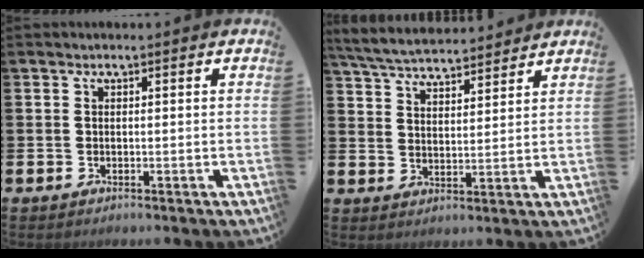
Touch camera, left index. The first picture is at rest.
{"total": 5.8, "force": [5.7, 0.6, 1.0], "torque": [-0.046, -0.030, 0.102]}